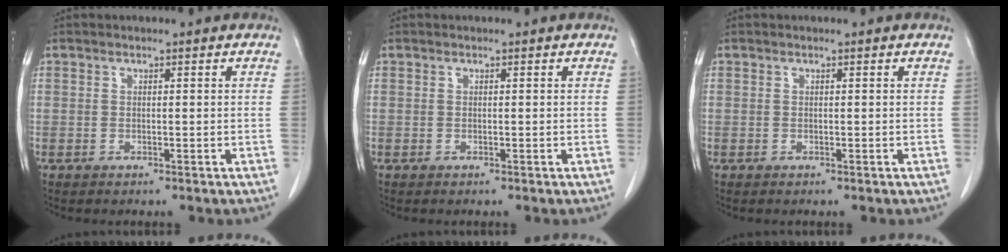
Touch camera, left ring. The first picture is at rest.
{"total": 0.0}
{"total": 0.0}